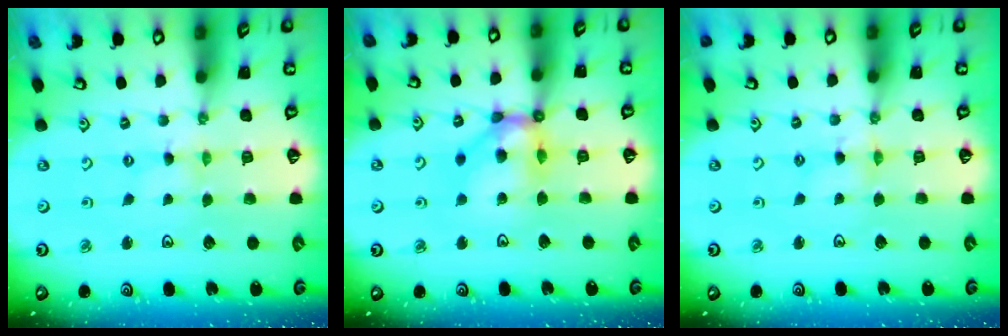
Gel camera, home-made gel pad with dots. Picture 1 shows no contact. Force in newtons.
{"total": 12.6, "press": 12.5, "slide": 1.8}
{"total": 3.0, "press": 2.9, "slide": 0.3}